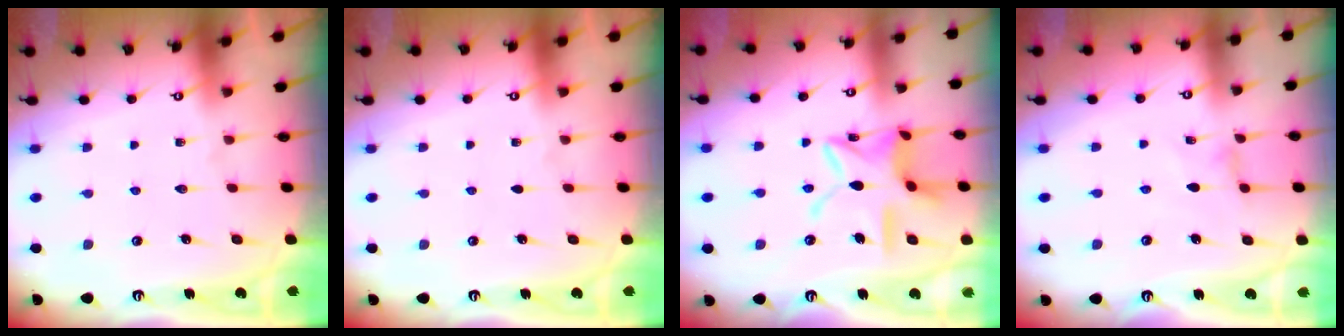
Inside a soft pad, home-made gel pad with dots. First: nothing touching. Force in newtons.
{"total": 0.0}
{"total": 14.4, "press": 14.4, "slide": 1.2}
{"total": 0.9, "press": 0.8, "slide": 0.4}